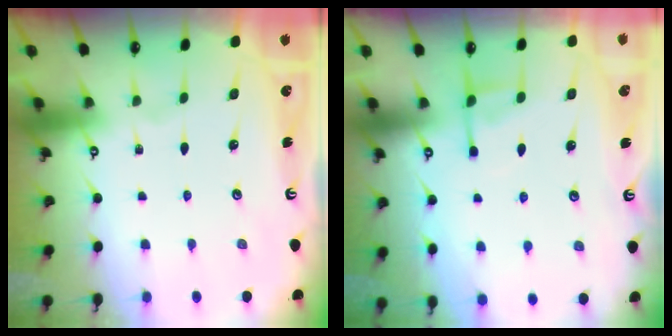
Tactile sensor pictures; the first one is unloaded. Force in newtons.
{"total": 5.3, "press": 5.2, "slide": 0.9}